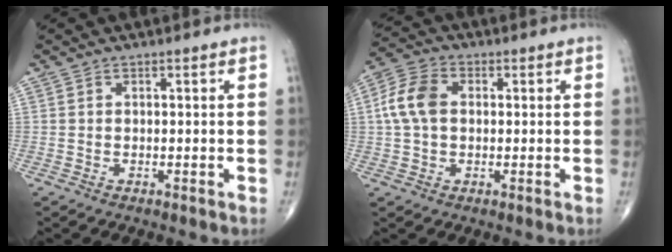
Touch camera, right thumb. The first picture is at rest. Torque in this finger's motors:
{"motor_torque": [-0.09, 0.22, 0.82, 0.12, 0.29]}